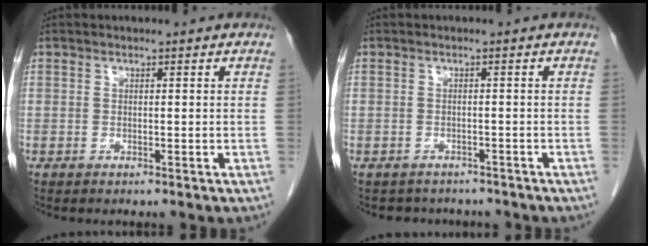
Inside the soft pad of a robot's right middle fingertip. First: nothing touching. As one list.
[{"total": 4.9, "force": [-4.4, 2.2, 0.5], "torque": [-0.007, 0.005, -0.049]}]